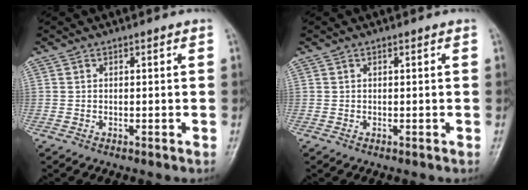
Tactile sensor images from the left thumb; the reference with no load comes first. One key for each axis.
{"total": 0.0}